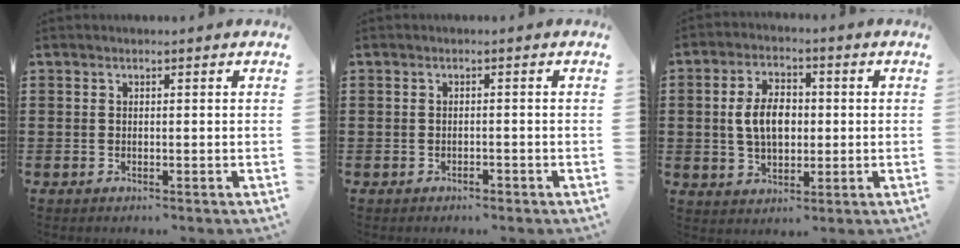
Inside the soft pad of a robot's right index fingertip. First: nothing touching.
{"total": 1.0, "force": [-0.9, 0.1, 0.2], "torque": [-0.009, -0.005, -0.018]}
{"total": 6.9, "force": [0.1, 4.3, 5.4], "torque": [-0.105, 0.005, -0.009]}